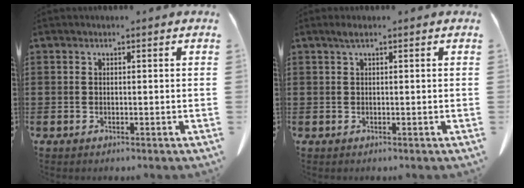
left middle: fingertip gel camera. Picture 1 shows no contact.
{"total": 1.1, "force": [0.5, 0.1, 1.0], "torque": [-0.021, 0.001, 0.009]}